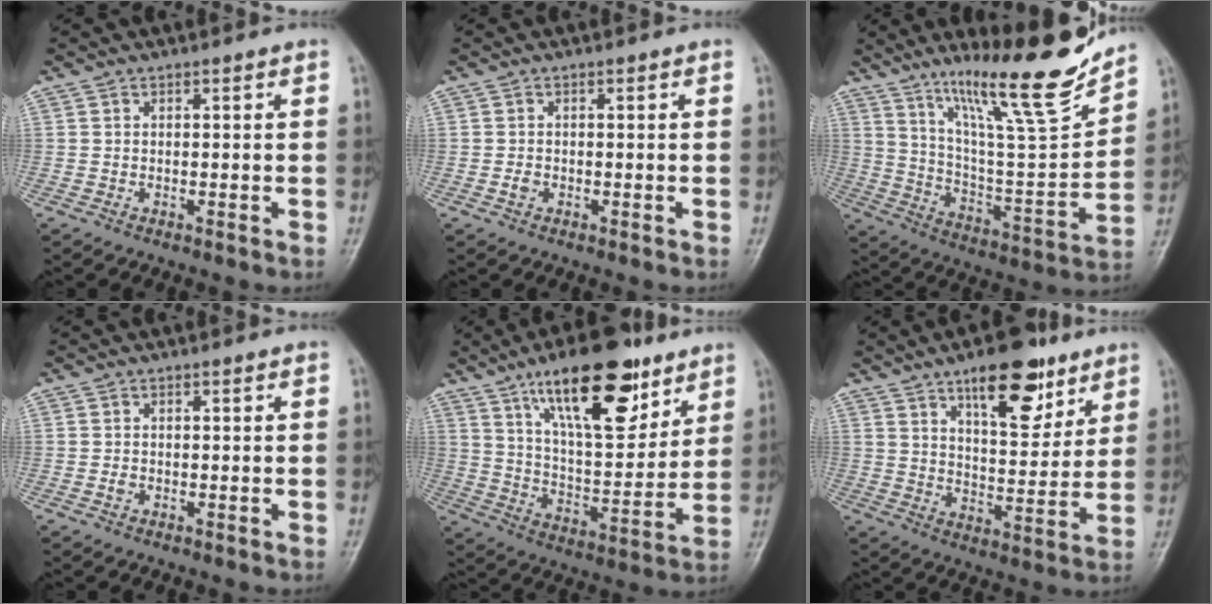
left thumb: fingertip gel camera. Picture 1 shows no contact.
{"total": 1.1, "force": [-0.4, 0.9, 0.6], "torque": [-0.009, 0.001, -0.008]}
{"total": 20.0, "force": [15.3, 2.0, 12.7], "torque": [-0.169, -0.097, 0.264]}
{"total": 0.8, "force": [-0.2, 0.7, 0.5], "torque": [-0.006, 0.001, -0.006]}
{"total": 21.5, "force": [12.7, 8.3, 15.2], "torque": [-0.202, -0.057, 0.216]}
{"total": 14.7, "force": [8.9, 6.0, 10.0], "torque": [-0.109, -0.047, 0.137]}